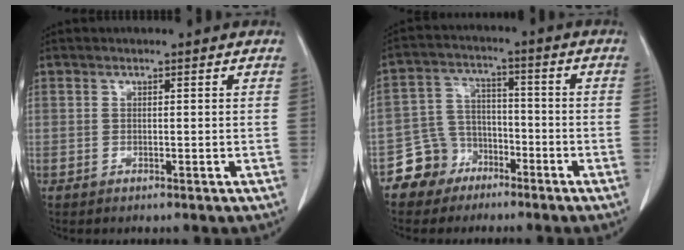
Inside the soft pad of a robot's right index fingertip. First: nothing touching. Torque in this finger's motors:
{"motor_torque": [-0.15, 0.04, -0.35, -0.21]}